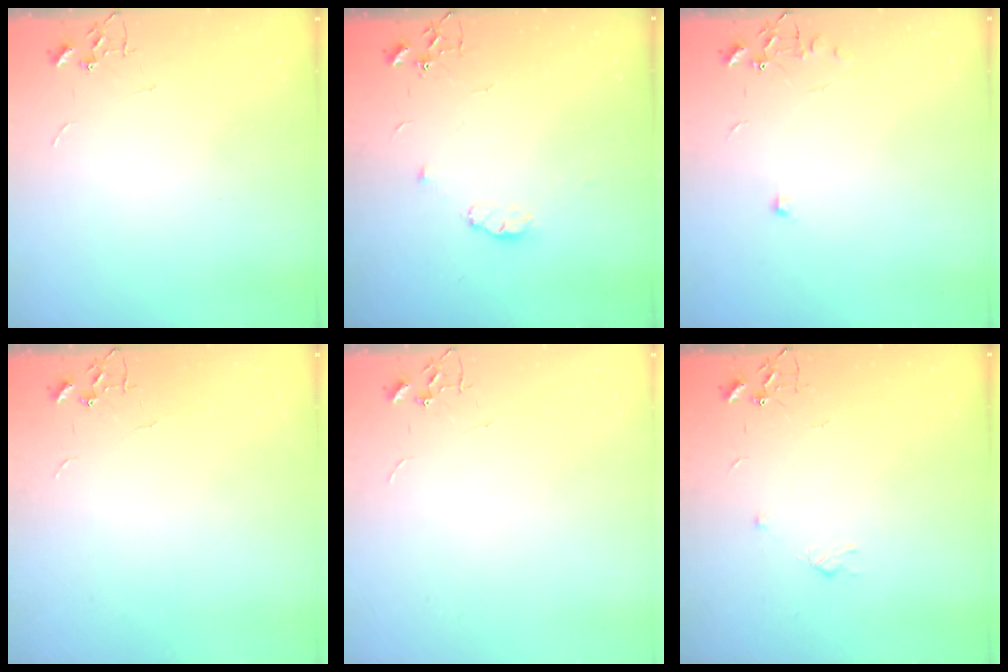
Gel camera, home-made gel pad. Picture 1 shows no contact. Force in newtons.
{"total": 5.3, "press": 5.1, "slide": 1.3}
{"total": 6.5, "press": 6.5, "slide": 0.6}
{"total": 0.0}
{"total": 0.0}
{"total": 3.6, "press": 3.5, "slide": 0.7}